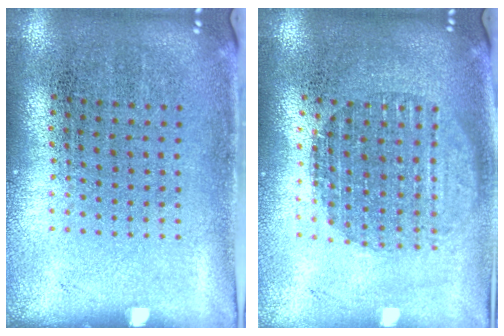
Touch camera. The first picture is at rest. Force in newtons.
{"total": 1.8, "press": 1.5, "slide": 1.0}